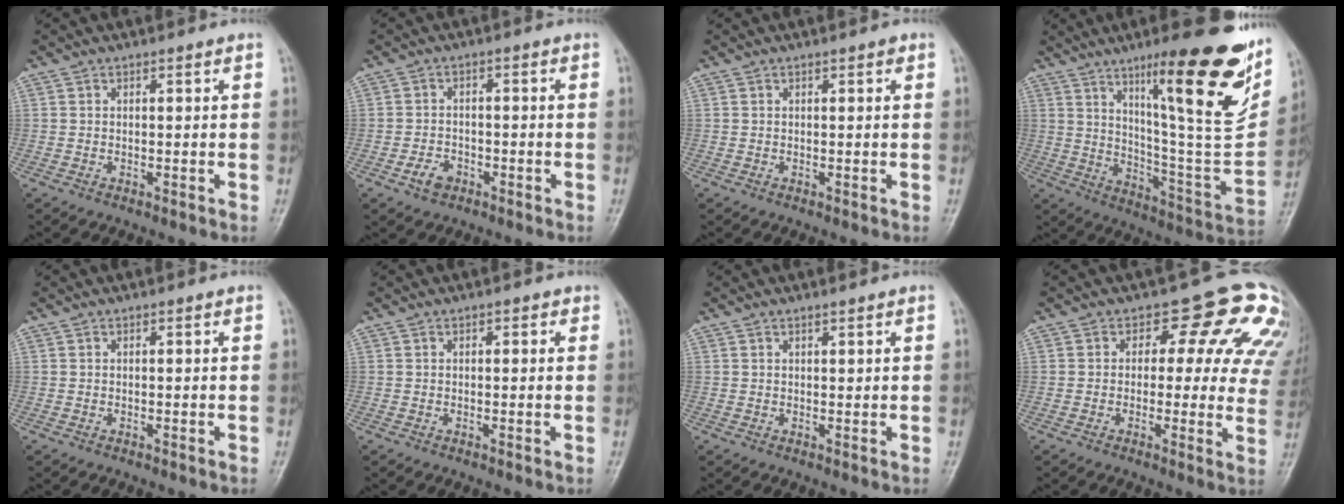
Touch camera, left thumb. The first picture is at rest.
{"total": 3.7, "force": [-2.1, 2.5, 1.6], "torque": [-0.023, 0.016, -0.038]}
{"total": 0.5, "force": [0.2, 0.2, 0.4], "torque": [-0.005, 0.003, -0.002]}
{"total": 27.5, "force": [14.3, 5.6, 22.9], "torque": [-0.301, -0.058, 0.224]}
{"total": 0.0}
{"total": 0.9, "force": [0.3, 0.6, 0.5], "torque": [0.001, 0.003, -0.001]}
{"total": 0.7, "force": [0.6, 0.1, 0.4], "torque": [-0.004, -0.004, 0.013]}
{"total": 13.0, "force": [5.8, 7.6, 8.9], "torque": [-0.050, -0.017, 0.040]}